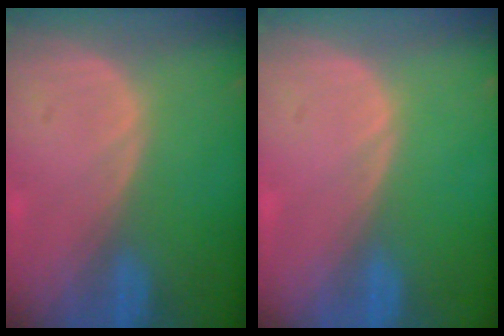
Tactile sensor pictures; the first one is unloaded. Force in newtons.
{"total": 0.0}